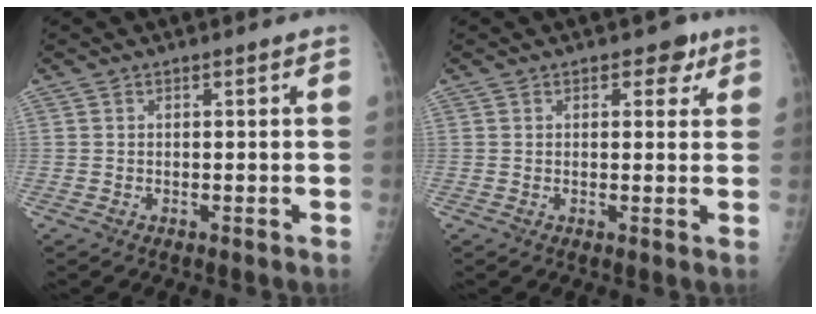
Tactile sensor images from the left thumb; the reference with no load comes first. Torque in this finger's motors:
{"motor_torque": [-0.45, 0.05, -0.27, -0.28, -0.12]}